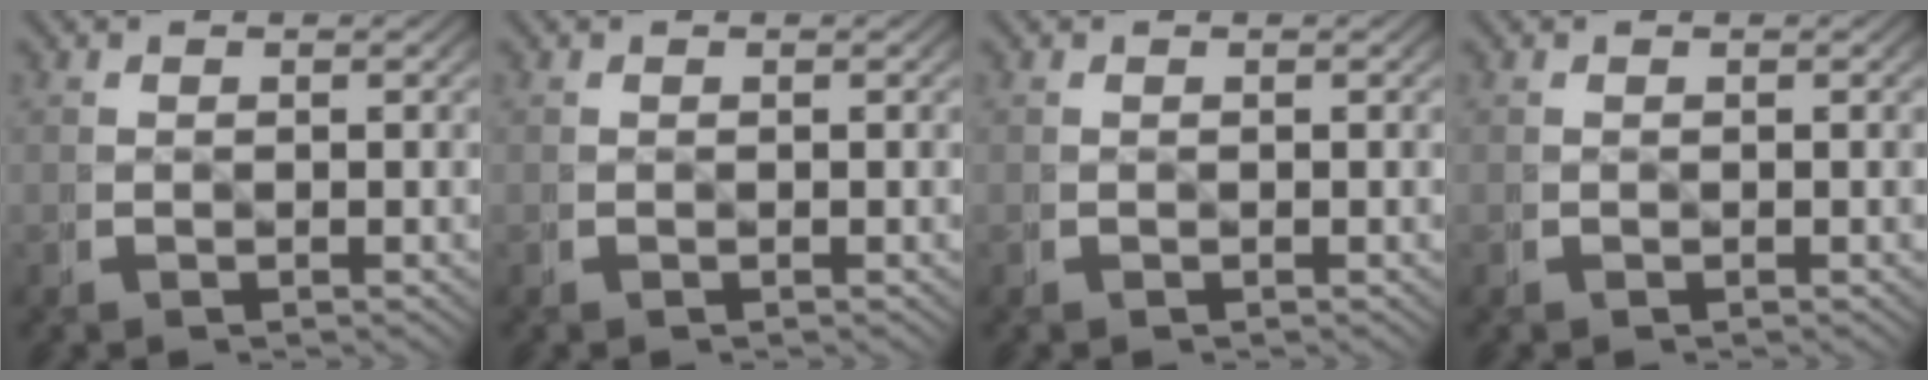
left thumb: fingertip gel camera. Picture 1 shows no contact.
{"total": 0.0}
{"total": 0.0}
{"total": 0.0}